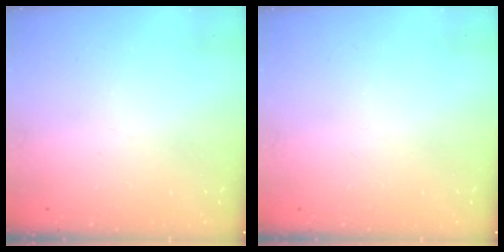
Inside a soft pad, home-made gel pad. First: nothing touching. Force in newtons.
{"total": 0.0}